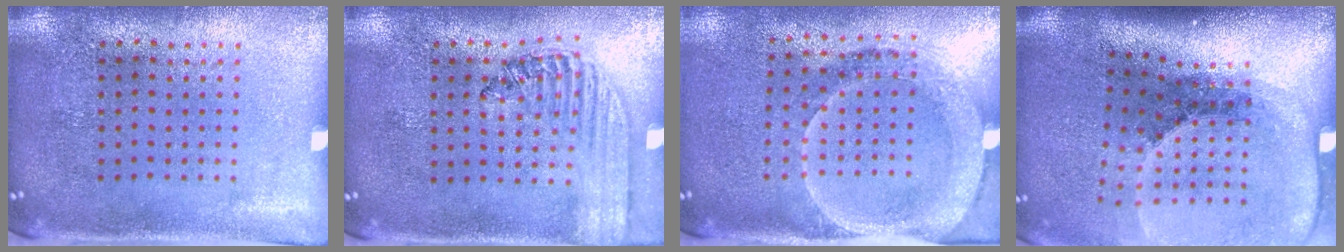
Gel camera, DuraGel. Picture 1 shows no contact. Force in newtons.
{"total": 1.5, "press": 1.3, "slide": 0.7}
{"total": 1.8, "press": 1.6, "slide": 0.7}
{"total": 2.6, "press": 1.9, "slide": 1.8}